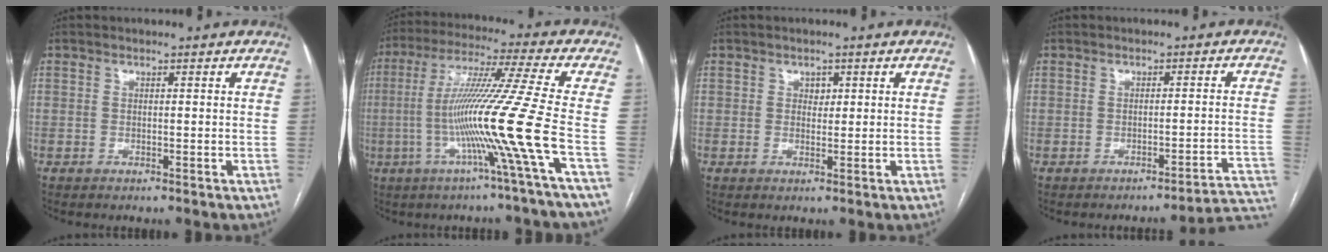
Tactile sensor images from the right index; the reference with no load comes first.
{"total": 16.3, "force": [-4.5, -3.8, 15.2], "torque": [-0.284, -0.016, -0.091]}
{"total": 1.6, "force": [0.5, 1.3, 0.8], "torque": [-0.008, 0.001, 0.007]}
{"total": 7.2, "force": [-6.8, 0.0, 2.3], "torque": [0.003, 0.023, -0.078]}